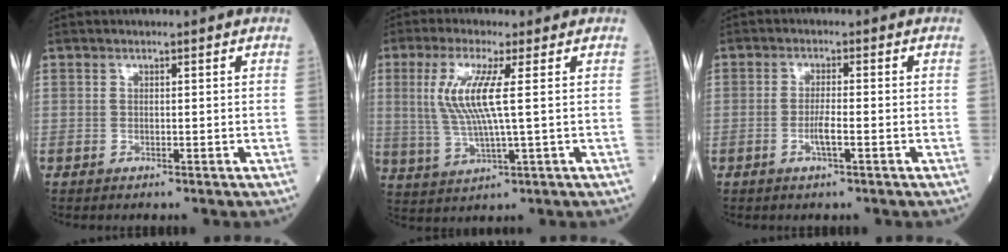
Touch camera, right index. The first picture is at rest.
{"total": 8.3, "force": [1.7, 0.2, 8.1], "torque": [-0.187, -0.002, 0.033]}
{"total": 3.0, "force": [-1.0, 0.2, 2.8], "torque": [-0.056, -0.002, -0.020]}